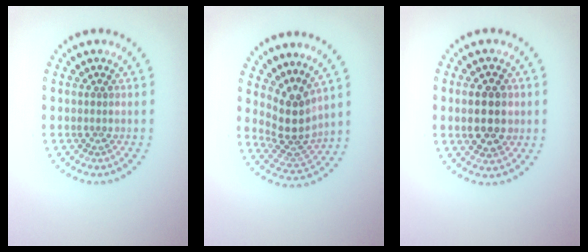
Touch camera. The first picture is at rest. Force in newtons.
{"total": 3.7, "press": 2.6, "slide": 2.5}
{"total": 3.6, "press": 3.6, "slide": 0.3}